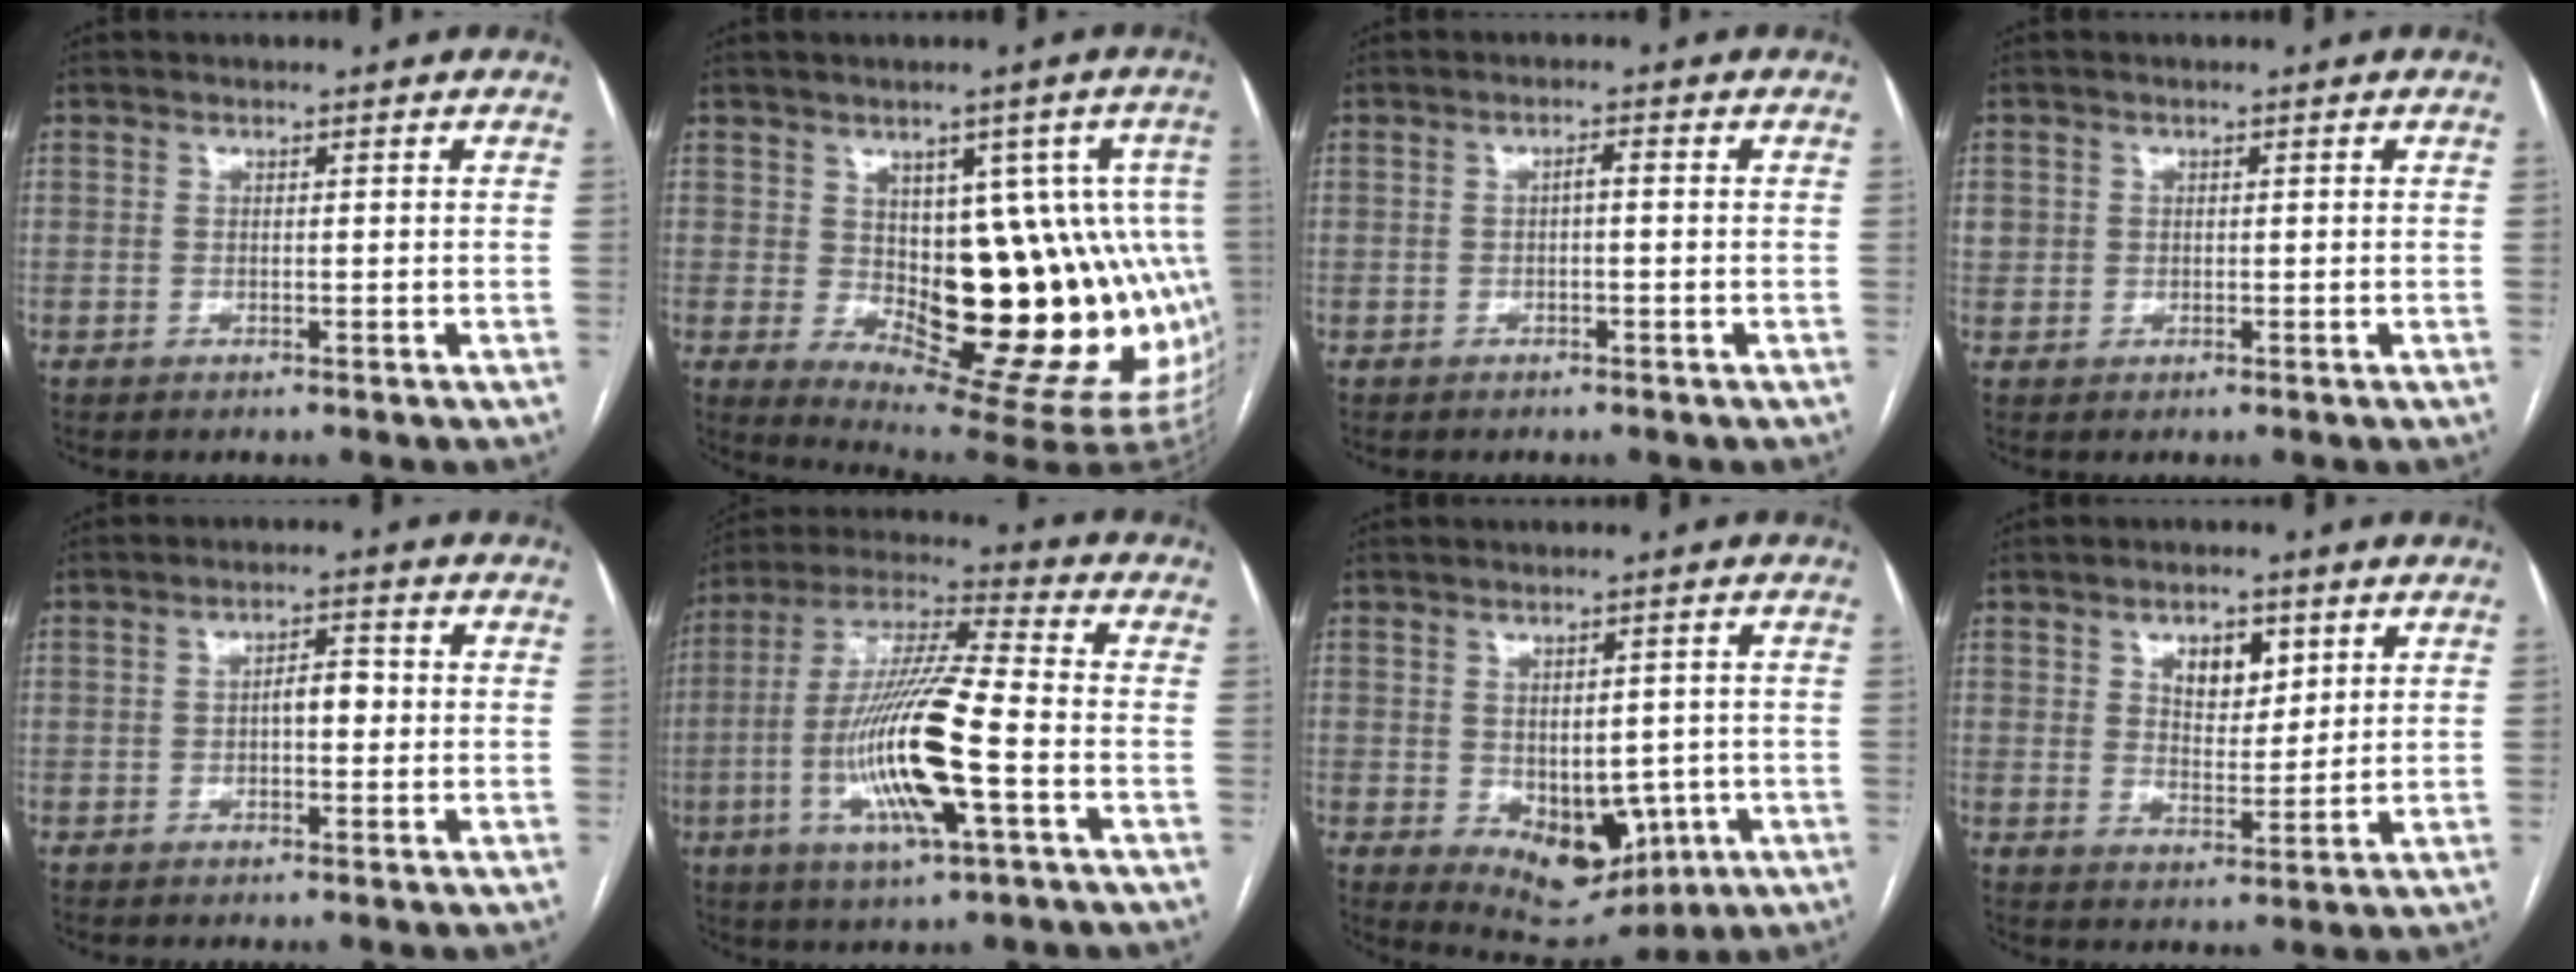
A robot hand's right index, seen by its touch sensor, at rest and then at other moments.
{"total": 18.8, "force": [-0.8, 7.1, 17.4], "torque": [-0.150, 0.022, 0.014]}
{"total": 1.2, "force": [0.0, 0.3, 1.2], "torque": [-0.018, 0.005, 0.000]}
{"total": 2.0, "force": [0.5, 1.9, 0.4], "torque": [0.003, 0.009, 0.012]}
{"total": 3.1, "force": [-0.2, 1.3, 2.8], "torque": [-0.043, 0.013, -0.004]}
{"total": 17.4, "force": [-4.6, 1.9, 16.6], "torque": [-0.336, -0.008, -0.083]}
{"total": 10.2, "force": [-2.4, 6.7, 7.3], "torque": [-0.101, -0.001, -0.014]}
{"total": 5.9, "force": [2.8, 3.2, 4.1], "torque": [-0.062, 0.001, 0.049]}